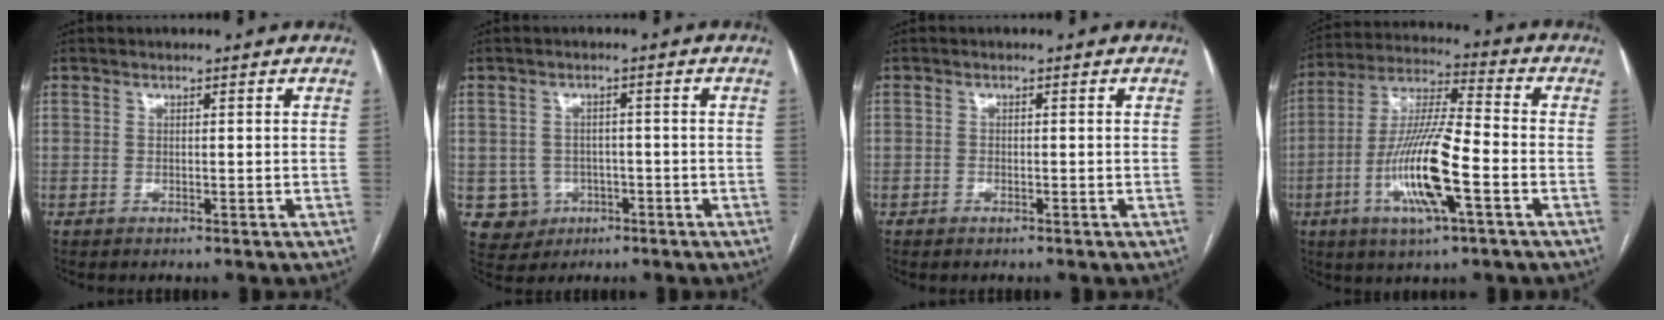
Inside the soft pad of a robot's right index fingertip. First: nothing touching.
{"total": 4.9, "force": [-1.4, 4.6, 0.4], "torque": [0.000, 0.009, -0.014]}
{"total": 0.7, "force": [-0.6, 0.4, 0.2], "torque": [-0.006, 0.001, -0.007]}
{"total": 14.7, "force": [-4.6, 1.7, 13.8], "torque": [-0.276, -0.008, -0.086]}